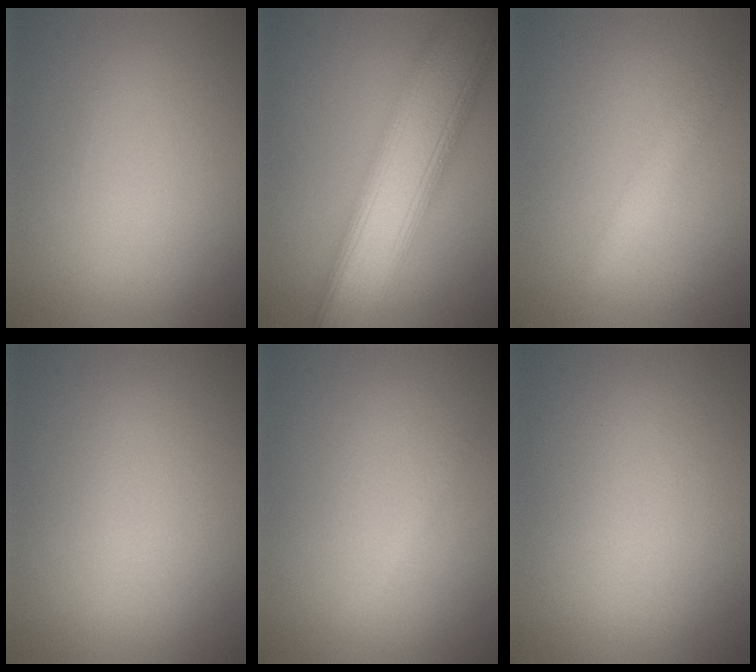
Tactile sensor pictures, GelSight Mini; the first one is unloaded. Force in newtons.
{"total": 10.6, "press": 10.6, "slide": 0.5}
{"total": 1.4, "press": 1.4, "slide": 0.1}
{"total": 0.0}
{"total": 0.5, "press": 0.5, "slide": 0.0}
{"total": 0.0}